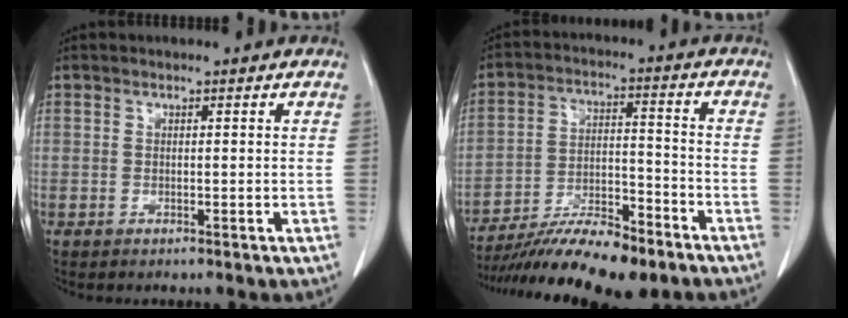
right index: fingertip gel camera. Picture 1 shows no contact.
{"total": 14.6, "force": [-11.8, 3.0, 8.2], "torque": [-0.141, -0.002, -0.201]}